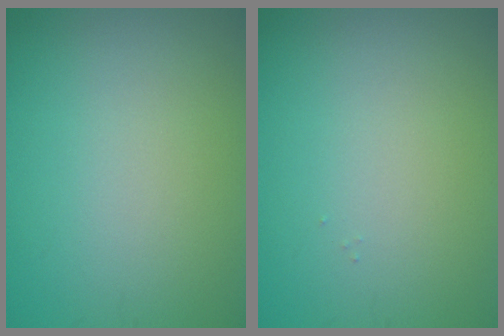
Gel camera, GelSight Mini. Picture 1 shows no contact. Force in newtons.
{"total": 0.0}